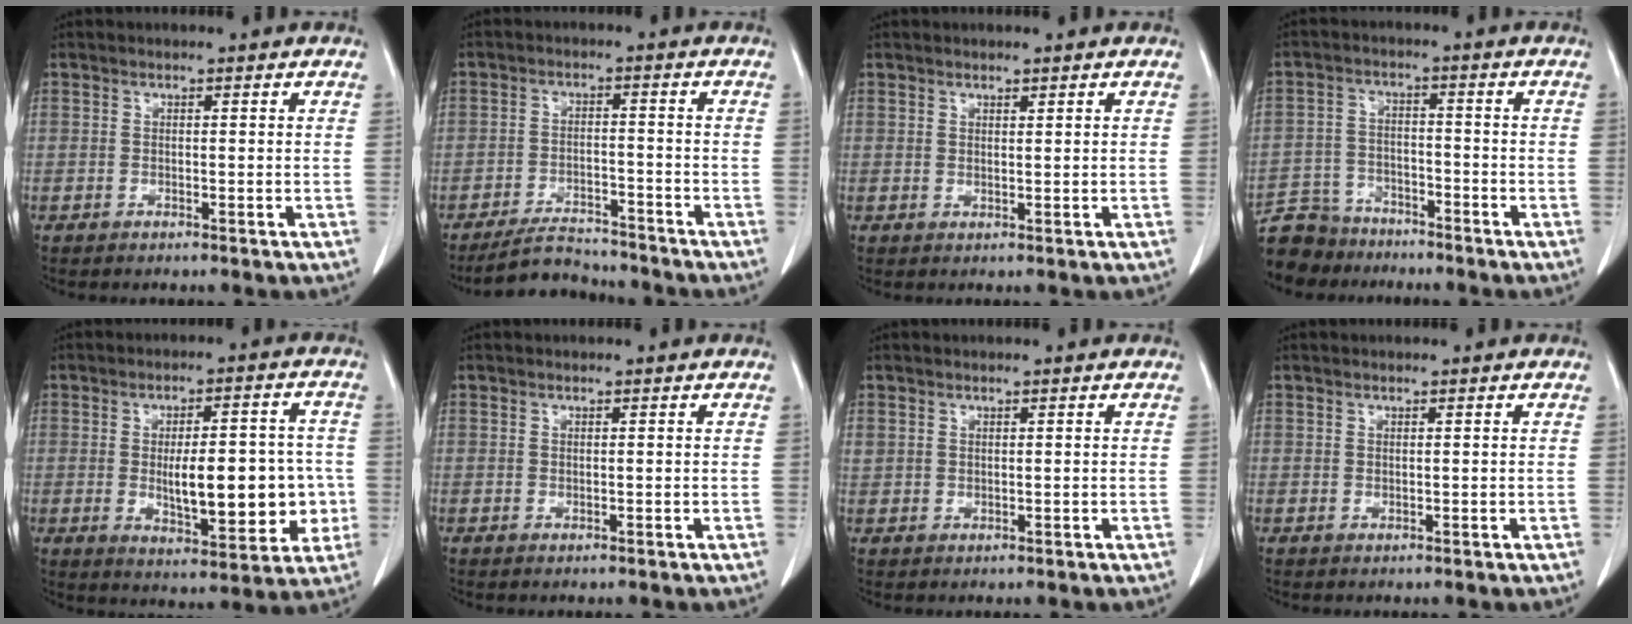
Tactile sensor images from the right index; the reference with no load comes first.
{"total": 6.8, "force": [-6.5, 1.8, 1.1], "torque": [-0.019, -0.005, -0.110]}
{"total": 0.8, "force": [0.6, 0.2, 0.3], "torque": [-0.007, -0.005, 0.011]}
{"total": 9.0, "force": [-7.9, 4.3, 0.5], "torque": [-0.017, 0.009, -0.141]}
{"total": 14.2, "force": [-1.5, 5.3, 13.1], "torque": [-0.185, 0.013, -0.009]}
{"total": 0.0}
{"total": 1.9, "force": [0.9, 1.5, 0.7], "torque": [-0.021, 0.007, 0.021]}
{"total": 0.0}